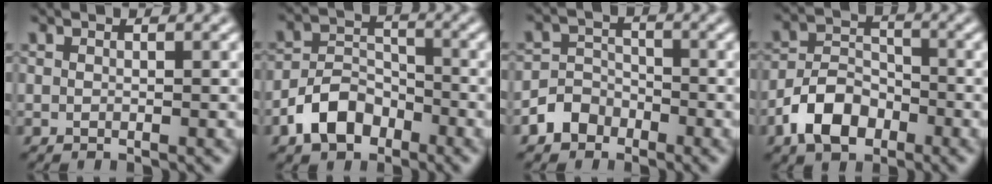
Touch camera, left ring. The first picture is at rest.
{"total": 4.8, "force": [-2.9, 3.1, 2.3], "torque": [-0.039, 0.001, -0.061]}
{"total": 3.0, "force": [-1.9, 2.2, 0.7], "torque": [-0.005, 0.009, -0.042]}
{"total": 5.2, "force": [-2.8, 3.4, 2.9], "torque": [-0.054, 0.002, -0.057]}